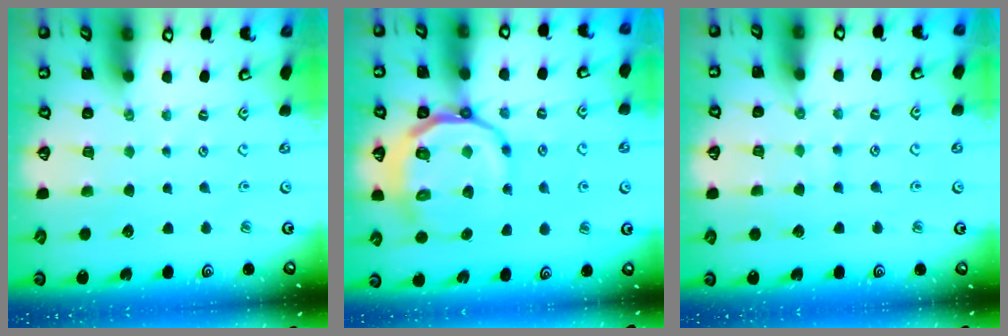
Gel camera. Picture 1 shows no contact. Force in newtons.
{"total": 14.3, "press": 13.9, "slide": 3.0}
{"total": 5.7, "press": 5.7, "slide": 0.6}